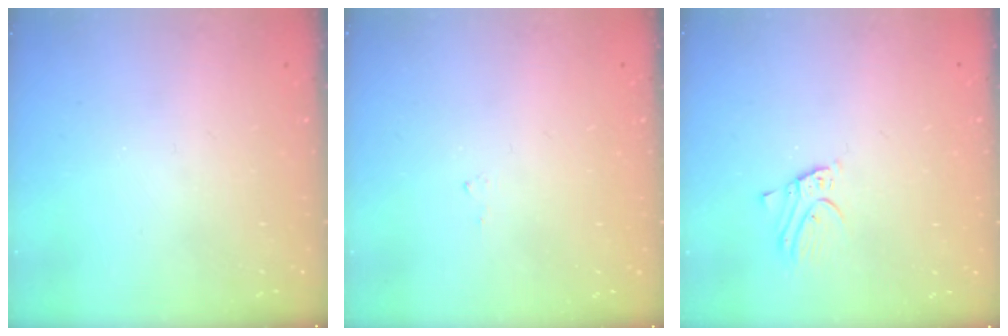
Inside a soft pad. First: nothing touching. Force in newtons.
{"total": 3.0, "press": 3.0, "slide": 0.1}
{"total": 2.7, "press": 2.7, "slide": 0.1}